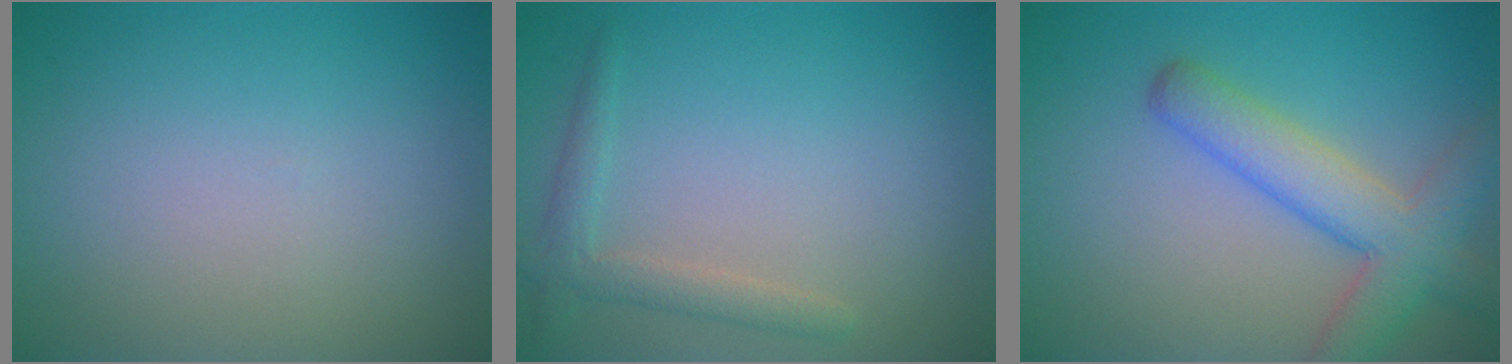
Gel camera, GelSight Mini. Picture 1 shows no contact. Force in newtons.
{"total": 2.0, "press": 2.0, "slide": 0.3}
{"total": 5.5, "press": 5.5, "slide": 0.2}